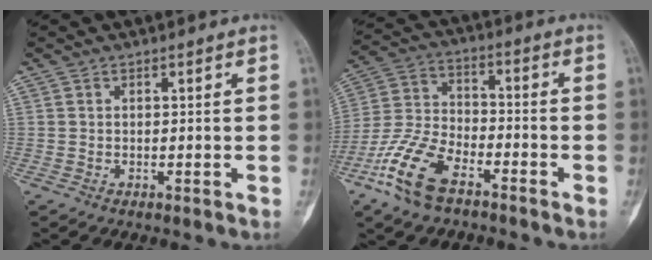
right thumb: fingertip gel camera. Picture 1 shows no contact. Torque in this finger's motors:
{"motor_torque": [0.36, 0.39, 0.53, -0.07, 0.09]}